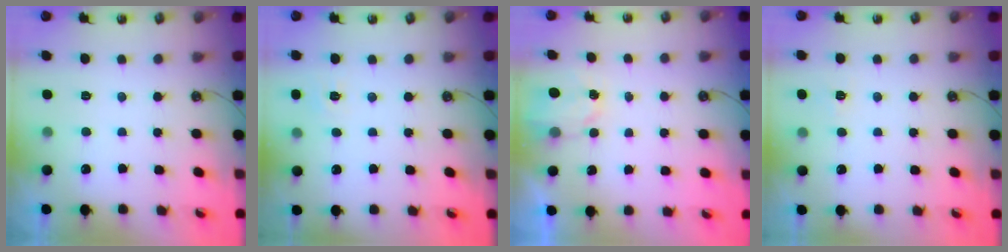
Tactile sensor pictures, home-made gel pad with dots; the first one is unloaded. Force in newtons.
{"total": 4.7, "press": 4.6, "slide": 0.7}
{"total": 2.6, "press": 2.6, "slide": 0.3}
{"total": 2.8, "press": 2.8, "slide": 0.3}